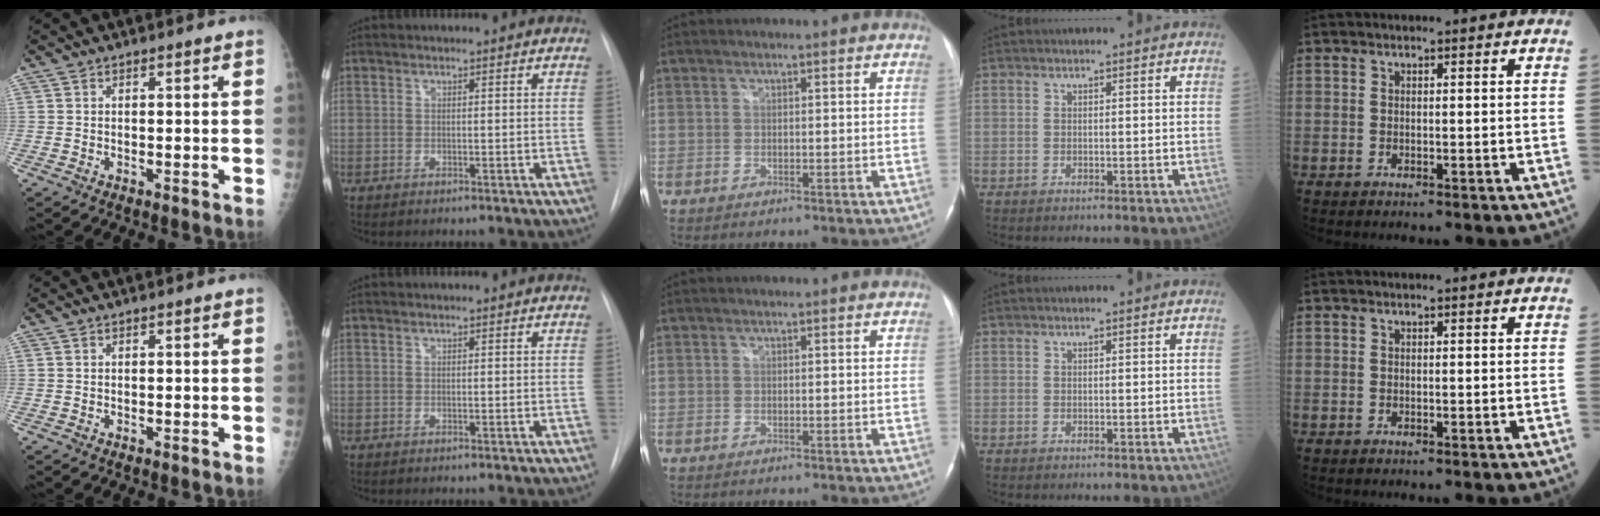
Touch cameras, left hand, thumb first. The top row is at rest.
{}